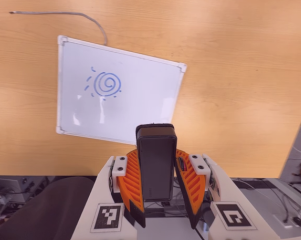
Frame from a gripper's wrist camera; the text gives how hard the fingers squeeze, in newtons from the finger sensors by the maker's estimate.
{"total": 7.6, "left": 6.7, "right": 8.5}